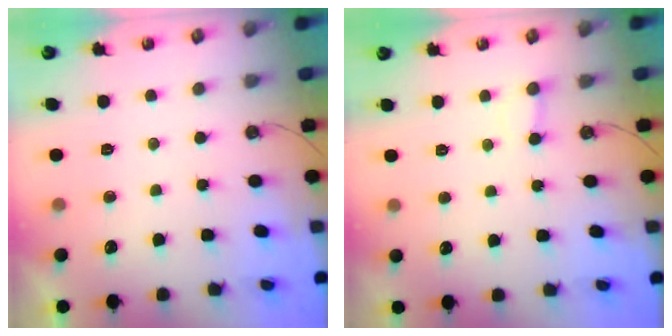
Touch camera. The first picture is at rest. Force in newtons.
{"total": 3.2, "press": 3.2, "slide": 0.2}